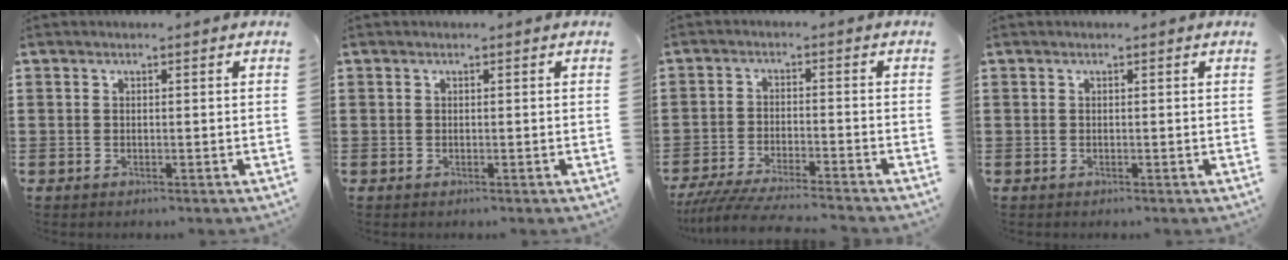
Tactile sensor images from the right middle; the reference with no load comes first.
{"total": 0.0}
{"total": 5.0, "force": [-4.7, 0.0, 1.8], "torque": [-0.043, -0.018, -0.093]}
{"total": 0.0}